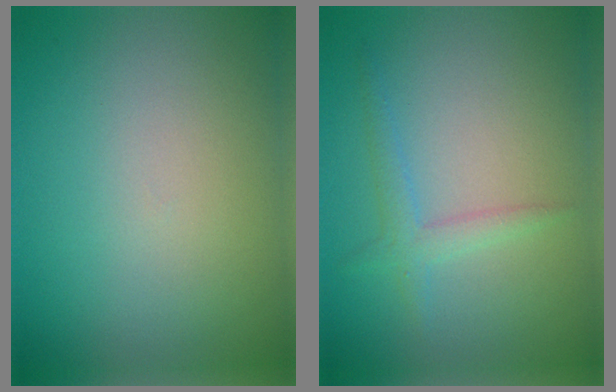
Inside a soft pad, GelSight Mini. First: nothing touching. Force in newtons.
{"total": 1.9, "press": 1.9, "slide": 0.1}